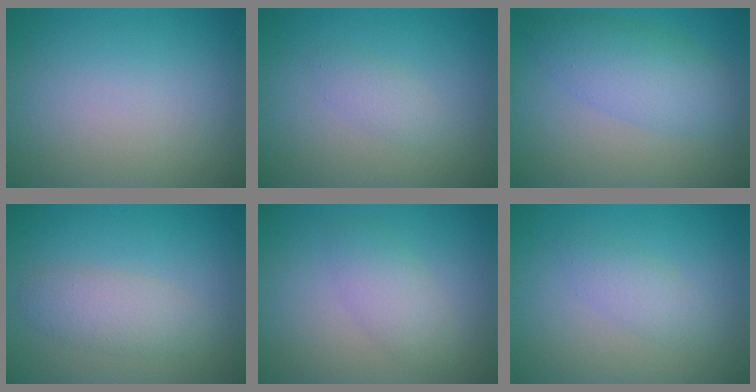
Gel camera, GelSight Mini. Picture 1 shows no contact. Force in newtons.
{"total": 1.3, "press": 1.3, "slide": 0.1}
{"total": 4.7, "press": 4.7, "slide": 0.0}
{"total": 2.8, "press": 2.8, "slide": 0.1}
{"total": 2.4, "press": 2.4, "slide": 0.1}
{"total": 1.8, "press": 1.8, "slide": 0.1}